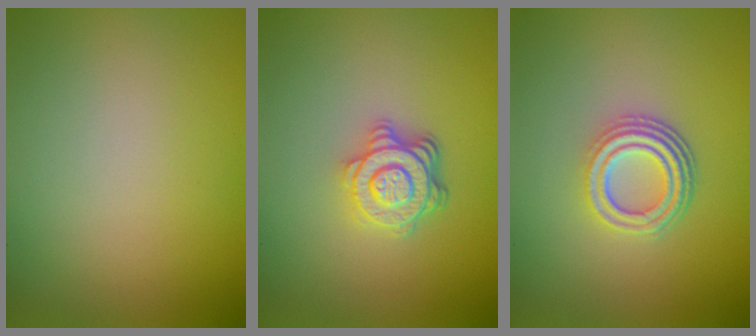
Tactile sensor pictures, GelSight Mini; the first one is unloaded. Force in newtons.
{"total": 4.3, "press": 3.4, "slide": 2.7}
{"total": 4.4, "press": 3.3, "slide": 2.9}